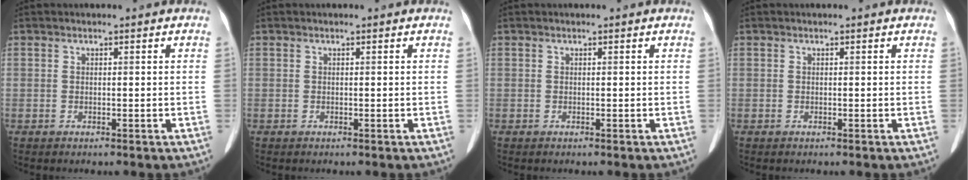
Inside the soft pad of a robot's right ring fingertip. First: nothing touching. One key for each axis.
{"total": 0.0}
{"total": 0.0}
{"total": 0.0}